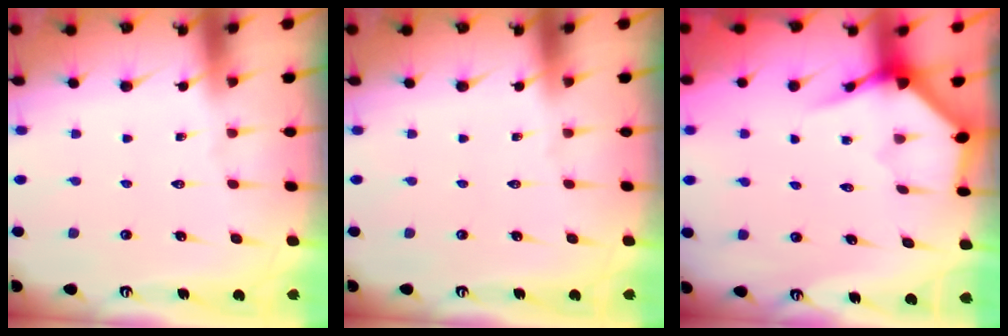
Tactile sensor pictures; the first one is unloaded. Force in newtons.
{"total": 0.0}
{"total": 3.9, "press": 3.9, "slide": 0.3}